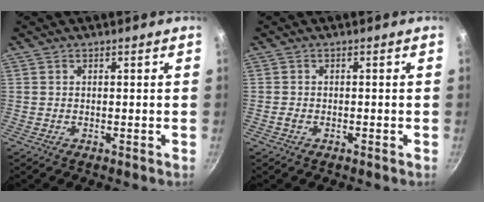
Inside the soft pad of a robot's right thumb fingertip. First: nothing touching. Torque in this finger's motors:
{"motor_torque": [0.13, -0.14, -0.22, -0.27, 0.02]}